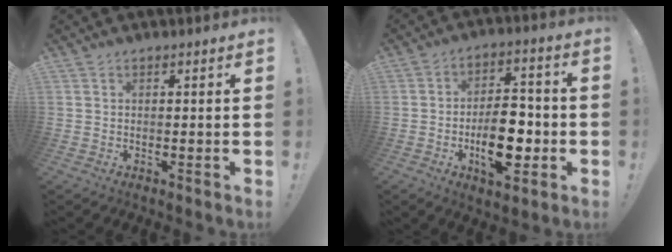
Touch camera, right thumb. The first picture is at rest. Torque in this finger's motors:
{"motor_torque": [2.41, 1.50, 0.80, -0.66, 0.08]}